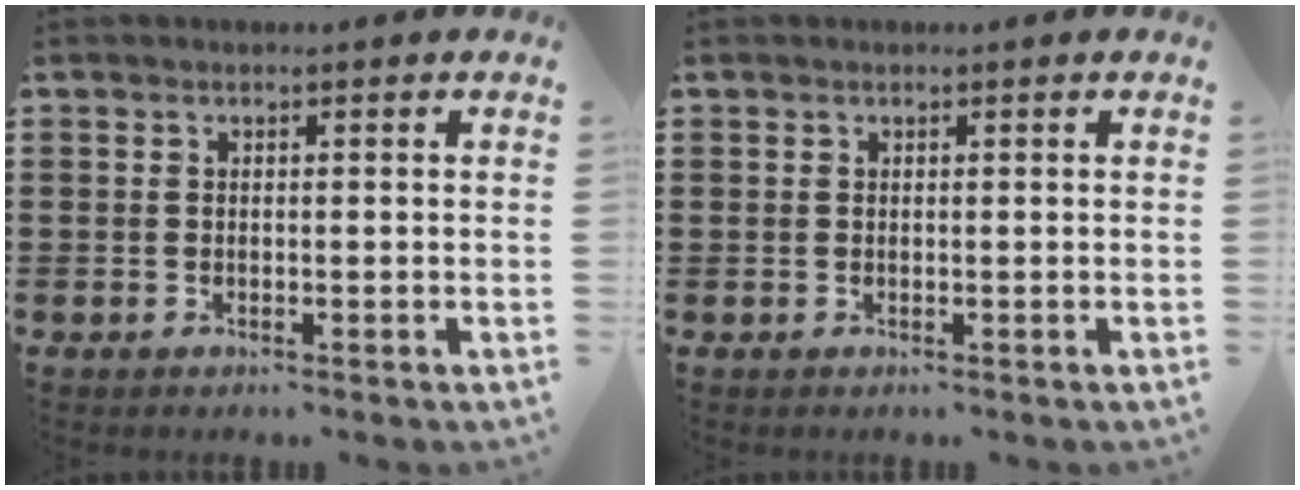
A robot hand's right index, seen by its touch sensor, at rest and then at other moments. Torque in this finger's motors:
{"motor_torque": [-1.72, 0.42, -1.05, -0.22]}